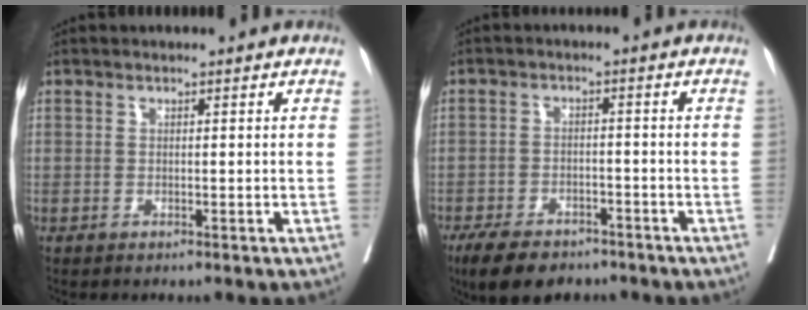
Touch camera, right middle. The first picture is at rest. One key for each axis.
{"total": 8.7, "fx": -6.6, "fy": 3.9, "fz": 4.1, "tx": -0.067, "ty": -0.004, "tz": -0.104}